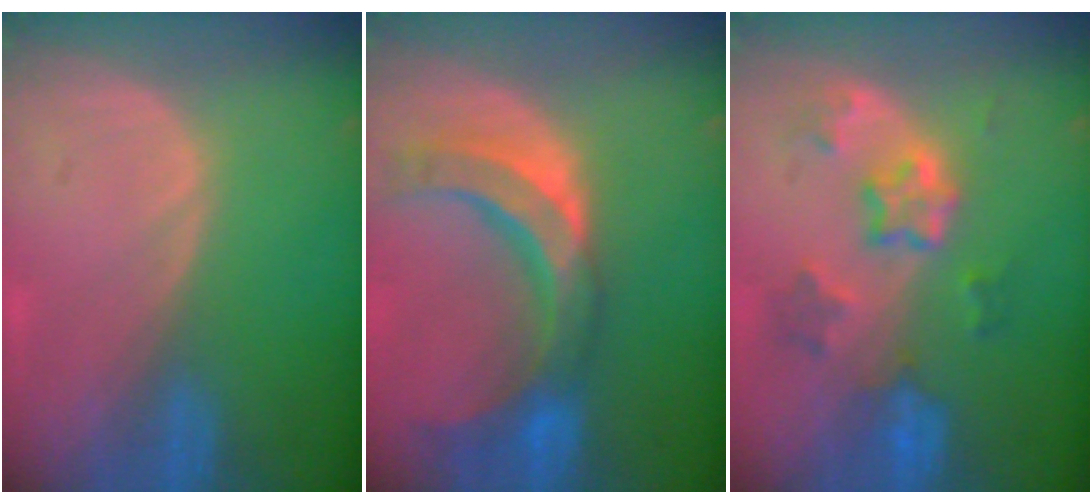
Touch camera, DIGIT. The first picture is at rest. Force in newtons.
{"total": 10.8, "press": 9.3, "slide": 5.5}
{"total": 7.1, "press": 6.4, "slide": 3.2}